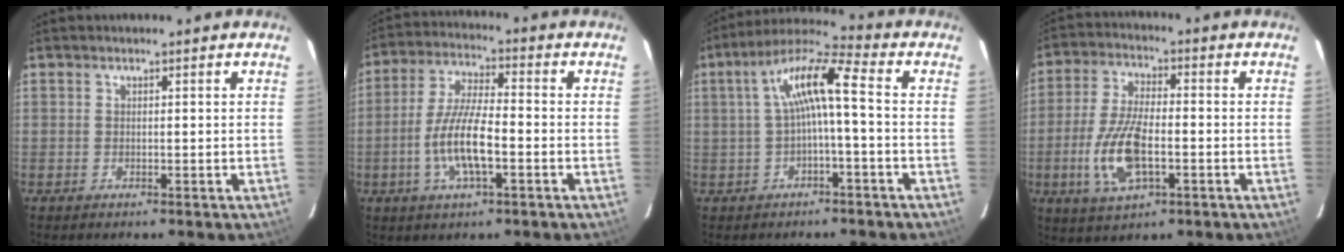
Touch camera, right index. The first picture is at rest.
{"total": 10.6, "force": [-3.3, 2.9, 9.6], "torque": [-0.196, -0.002, -0.063]}
{"total": 9.2, "force": [-0.3, 1.3, 9.1], "torque": [-0.184, 0.025, -0.005]}
{"total": 11.8, "force": [-3.2, 5.0, 10.2], "torque": [-0.218, -0.004, -0.058]}